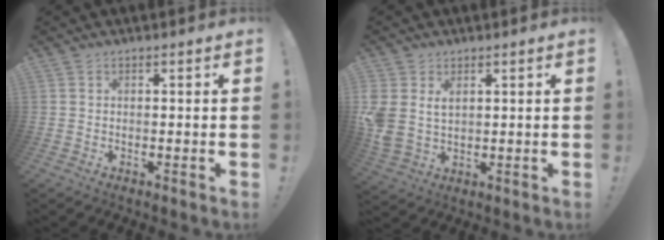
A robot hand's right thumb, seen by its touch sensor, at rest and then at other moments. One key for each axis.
{"total": 6.1, "fx": 2.5, "fy": 4.4, "fz": 3.4, "tx": -0.074, "ty": -0.013, "tz": 0.046}